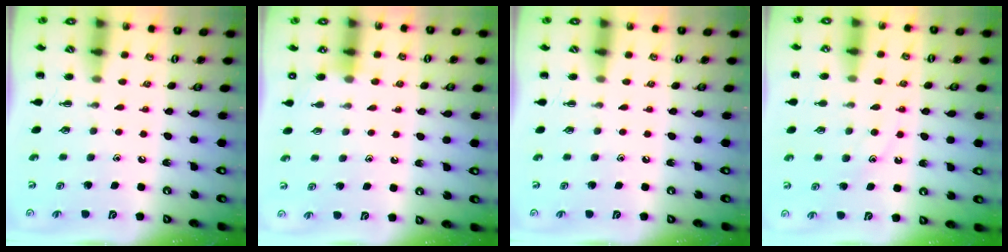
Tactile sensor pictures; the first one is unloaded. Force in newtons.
{"total": 5.6, "press": 5.4, "slide": 1.6}
{"total": 0.0}
{"total": 11.2, "press": 11.2, "slide": 1.0}